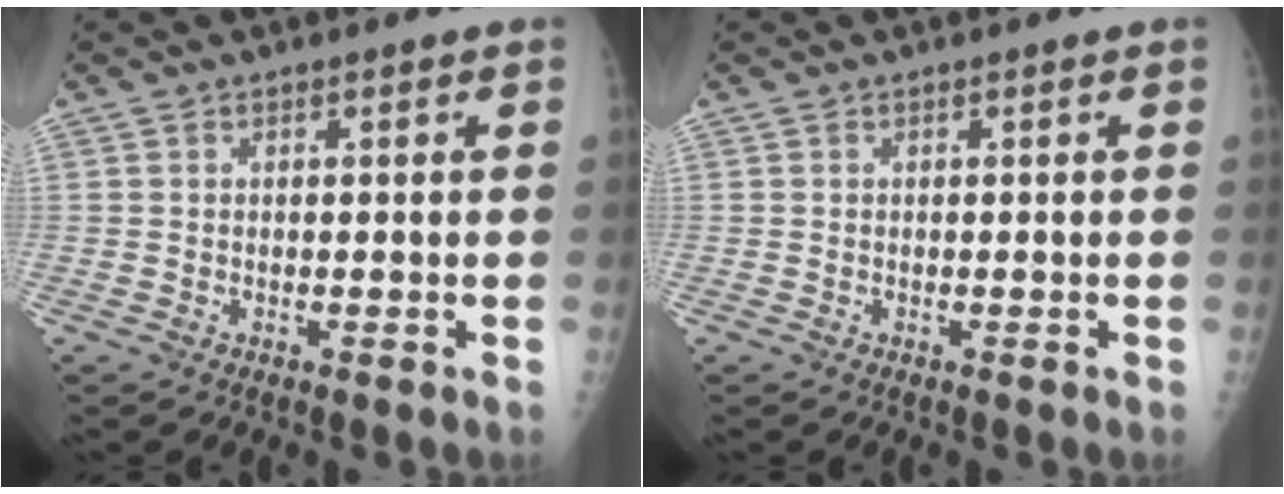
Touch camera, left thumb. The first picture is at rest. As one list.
[{"total": 0.0}]